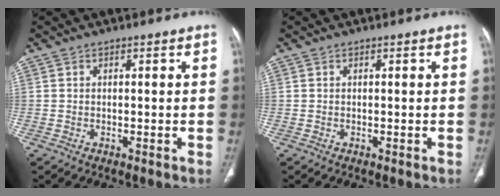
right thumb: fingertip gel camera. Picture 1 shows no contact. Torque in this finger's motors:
{"motor_torque": [0.00, 0.00, -0.06, 0.05, 0.01]}